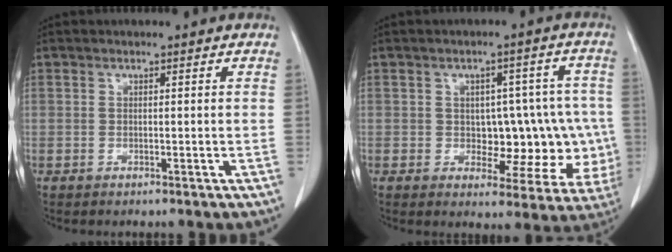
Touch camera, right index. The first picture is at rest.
{"total": 11.7, "force": [-1.2, 6.7, 9.5], "torque": [-0.094, 0.027, 0.001]}